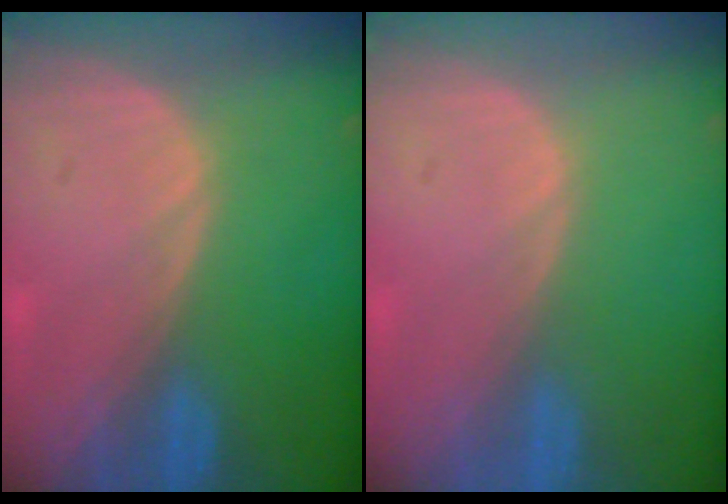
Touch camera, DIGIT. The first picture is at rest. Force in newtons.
{"total": 0.0}